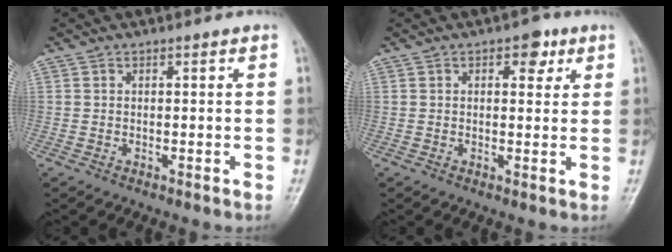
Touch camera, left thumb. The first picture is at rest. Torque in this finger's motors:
{"motor_torque": [0.34, -0.09, 0.12, -0.23, 0.00]}